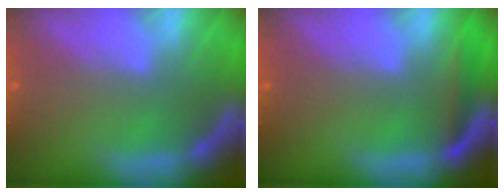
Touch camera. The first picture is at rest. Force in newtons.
{"total": 1.9}